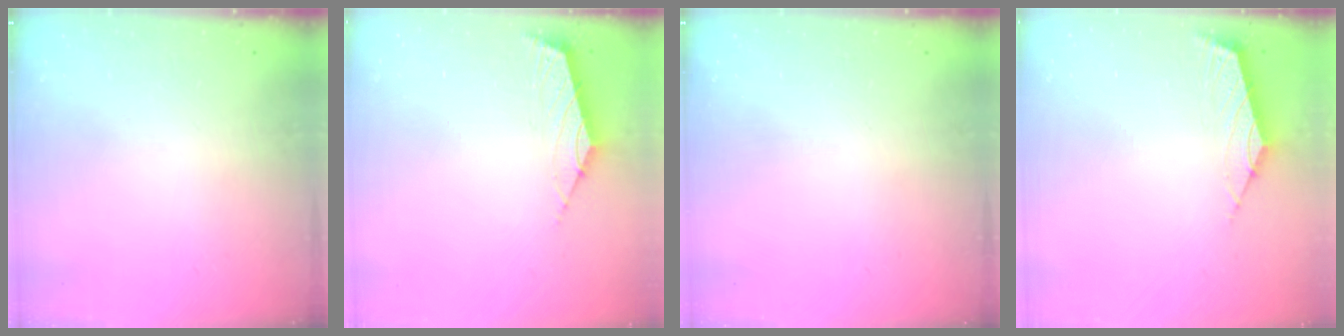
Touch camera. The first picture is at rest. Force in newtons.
{"total": 2.5, "press": 2.4, "slide": 0.7}
{"total": 0.0}
{"total": 2.7, "press": 2.6, "slide": 0.7}